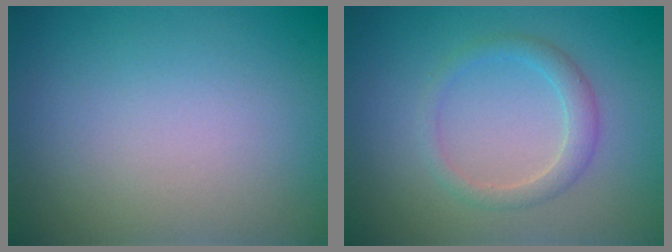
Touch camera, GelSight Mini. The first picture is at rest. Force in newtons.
{"total": 2.2, "press": 2.2, "slide": 0.2}